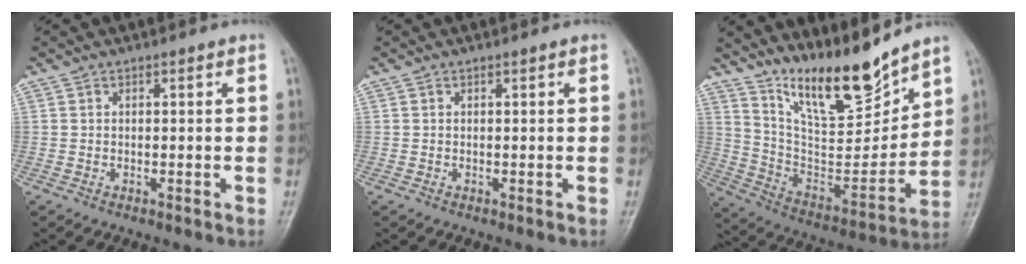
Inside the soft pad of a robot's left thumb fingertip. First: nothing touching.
{"total": 0.0}
{"total": 16.6, "force": [13.7, 3.7, 8.7], "torque": [-0.105, -0.094, 0.256]}